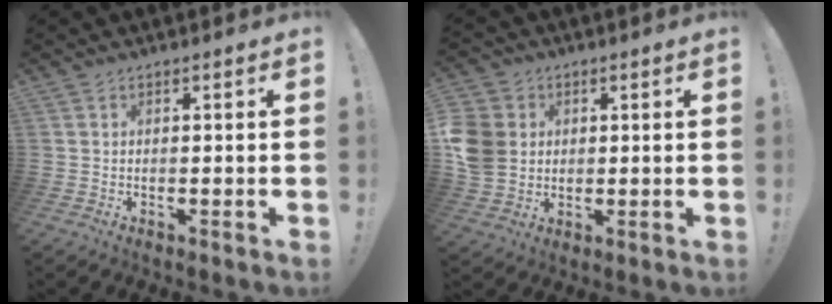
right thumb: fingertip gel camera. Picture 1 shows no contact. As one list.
[{"total": 9.8, "force": [0.8, 8.6, 4.7], "torque": [-0.097, 0.003, 0.020]}]